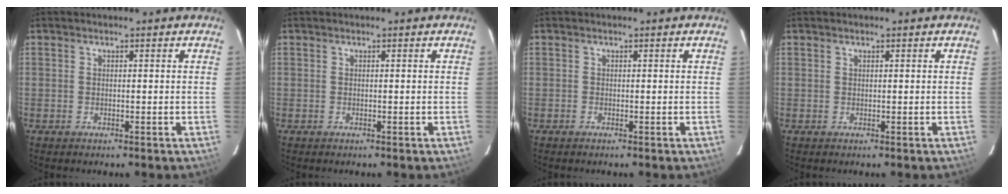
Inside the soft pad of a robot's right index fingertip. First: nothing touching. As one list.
[{"total": 0.0}, {"total": 0.0}, {"total": 0.0}]